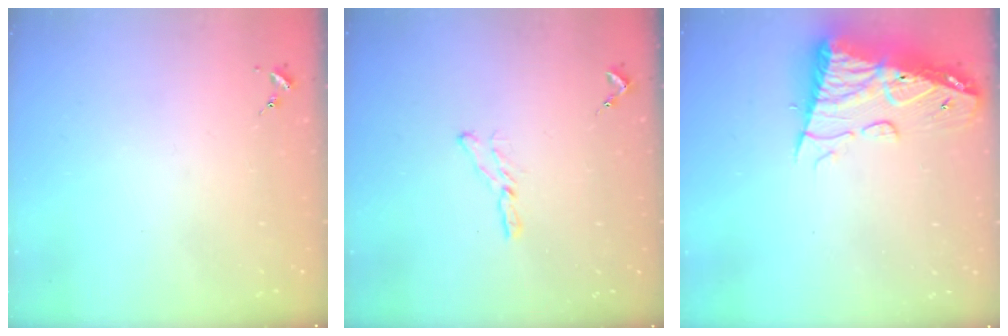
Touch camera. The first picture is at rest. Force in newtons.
{"total": 6.3, "press": 6.3, "slide": 0.2}
{"total": 15.3, "press": 15.2, "slide": 1.3}